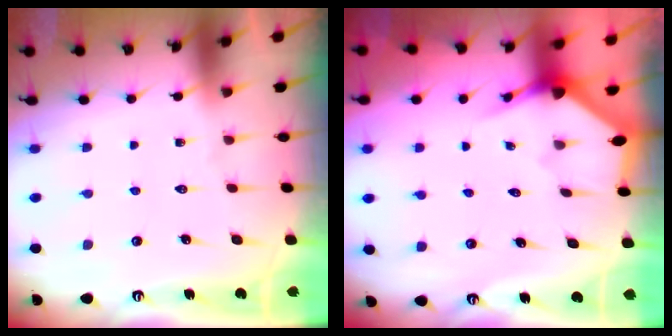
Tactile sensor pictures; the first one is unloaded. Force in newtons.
{"total": 3.1, "press": 3.1, "slide": 0.2}